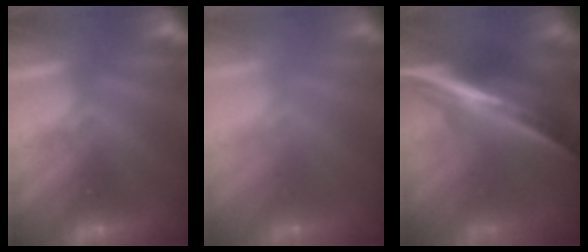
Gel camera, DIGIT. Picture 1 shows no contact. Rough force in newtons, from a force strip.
{"total": 3.4}
{"total": 6.3}